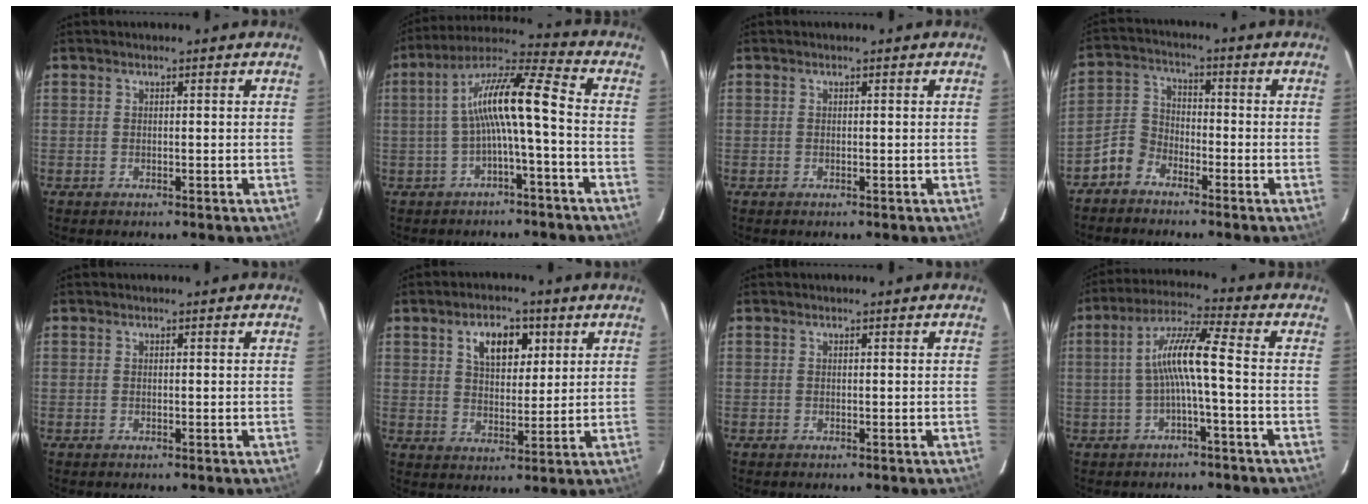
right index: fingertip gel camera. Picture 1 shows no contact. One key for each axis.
{"total": 10.7, "fx": -1.7, "fy": 0.9, "fz": 10.5, "tx": -0.210, "ty": 0.024, "tz": -0.031}
{"total": 0.0}
{"total": 5.5, "fx": -4.1, "fy": 3.4, "fz": 1.5, "tx": -0.034, "ty": 0.021, "tz": -0.088}
{"total": 0.0}
{"total": 8.1, "fx": 3.6, "fy": 4.6, "fz": 5.6, "tx": -0.094, "ty": 0.015, "tz": 0.063}
{"total": 0.0}
{"total": 7.8, "fx": -1.5, "fy": 0.0, "fz": 7.7, "tx": -0.164, "ty": 0.017, "tz": -0.025}